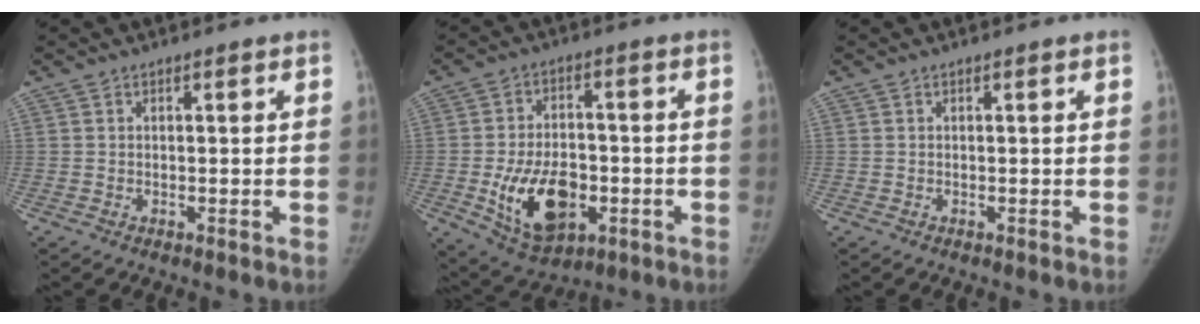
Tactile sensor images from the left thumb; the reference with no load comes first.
{"total": 14.7, "force": [-3.9, 9.2, 10.8], "torque": [-0.156, 0.011, -0.051]}
{"total": 0.0}